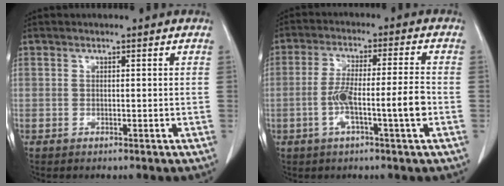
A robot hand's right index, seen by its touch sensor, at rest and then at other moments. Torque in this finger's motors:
{"motor_torque": [0.31, -0.07, 0.46, 0.11]}